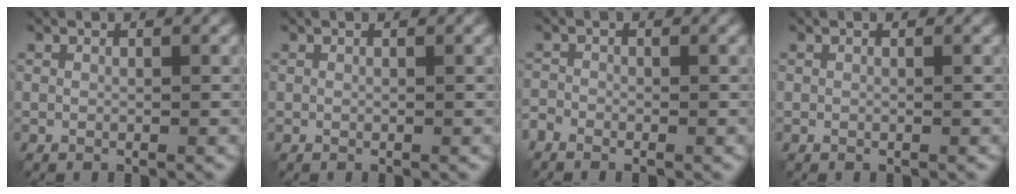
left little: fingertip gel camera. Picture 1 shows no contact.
{"total": 0.0}
{"total": 1.2, "force": [-1.0, 0.5, 0.2], "torque": [-0.004, 0.000, -0.028]}
{"total": 0.0}